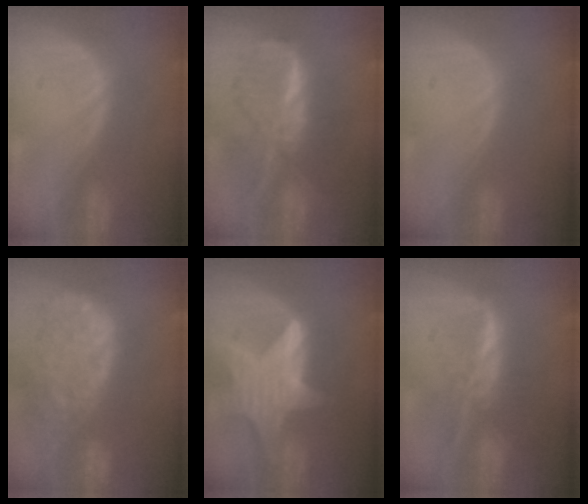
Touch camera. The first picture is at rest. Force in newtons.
{"total": 9.3, "press": 9.3, "slide": 0.7}
{"total": 0.0}
{"total": 13.8, "press": 11.3, "slide": 7.9}
{"total": 9.0, "press": 9.0, "slide": 0.6}
{"total": 7.8, "press": 6.5, "slide": 4.3}